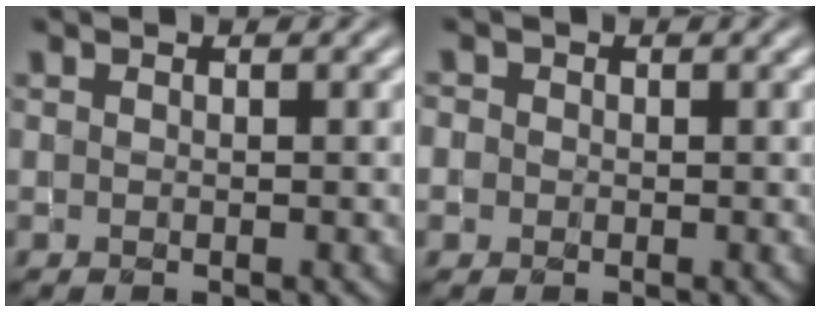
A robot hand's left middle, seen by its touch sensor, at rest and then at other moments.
{"total": 1.2, "force": [0.0, 1.2, 0.0], "torque": [0.007, 0.003, -0.005]}